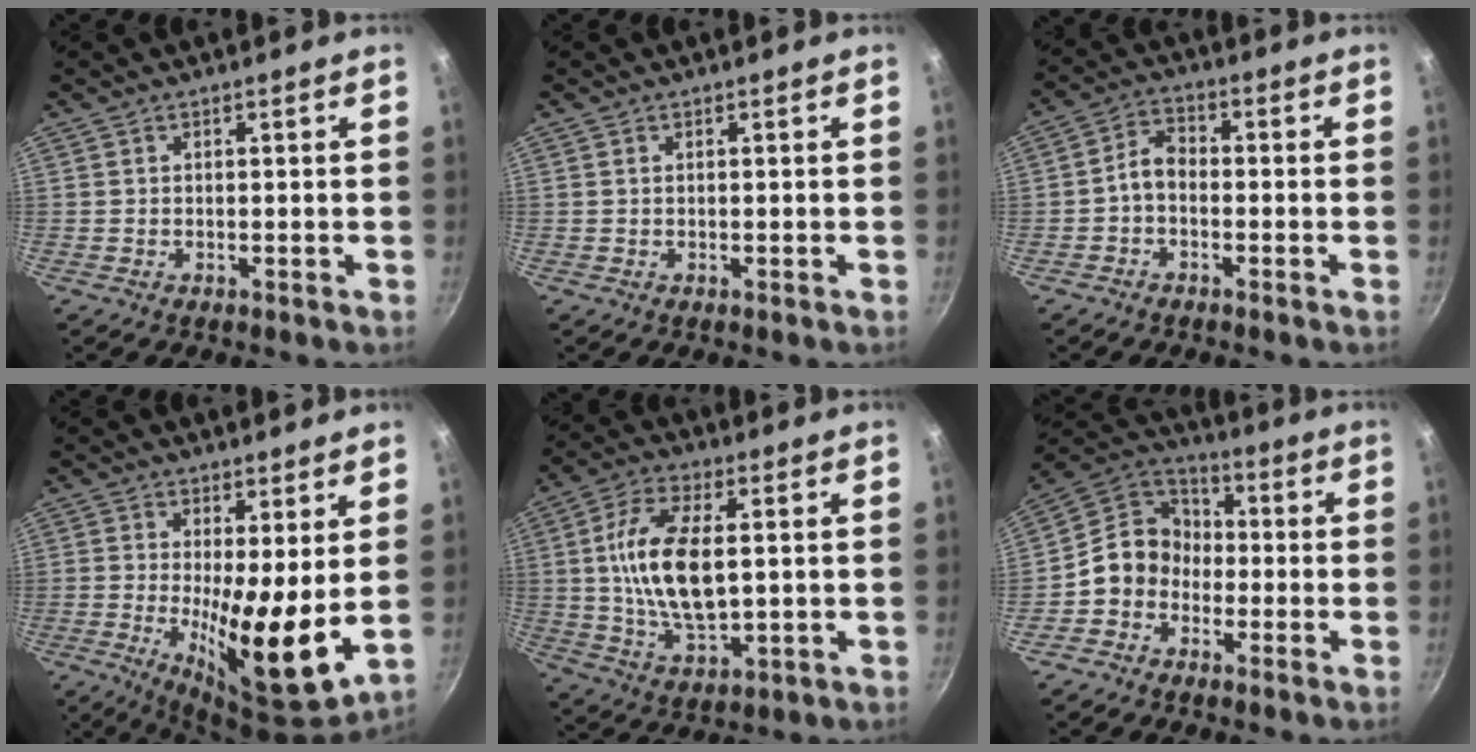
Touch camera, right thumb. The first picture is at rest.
{"total": 0.0}
{"total": 4.4, "force": [-1.4, 2.9, 3.0], "torque": [-0.052, 0.027, -0.035]}
{"total": 12.8, "force": [1.0, 3.3, 12.3], "torque": [-0.192, -0.041, 0.018]}
{"total": 14.8, "force": [1.6, 7.0, 12.9], "torque": [-0.243, 0.002, 0.030]}
{"total": 10.0, "force": [-2.6, 8.6, 4.4], "torque": [-0.037, 0.046, -0.073]}